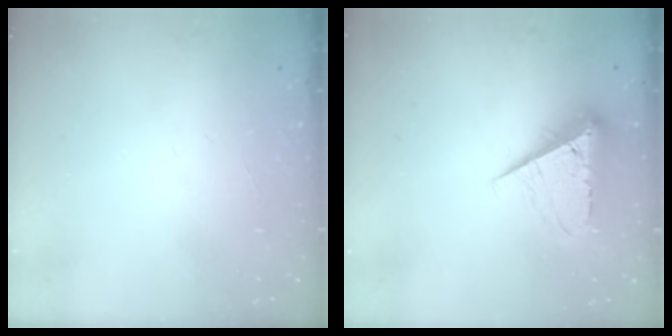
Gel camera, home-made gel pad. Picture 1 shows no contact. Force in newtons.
{"total": 8.8, "press": 8.7, "slide": 0.9}